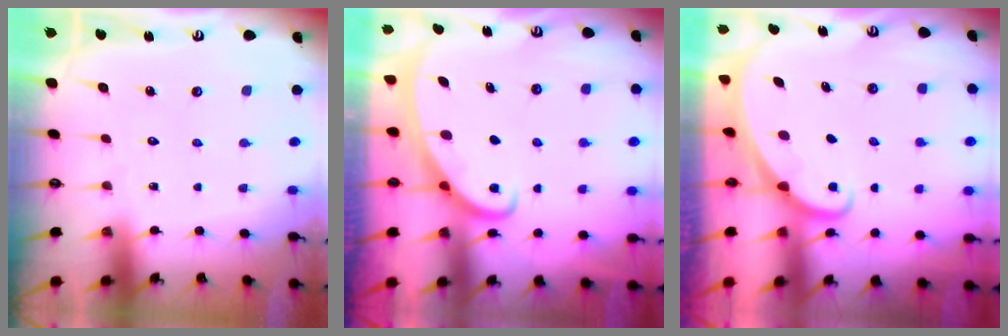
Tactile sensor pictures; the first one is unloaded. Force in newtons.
{"total": 2.3, "press": 2.3, "slide": 0.3}
{"total": 1.9, "press": 1.9, "slide": 0.1}